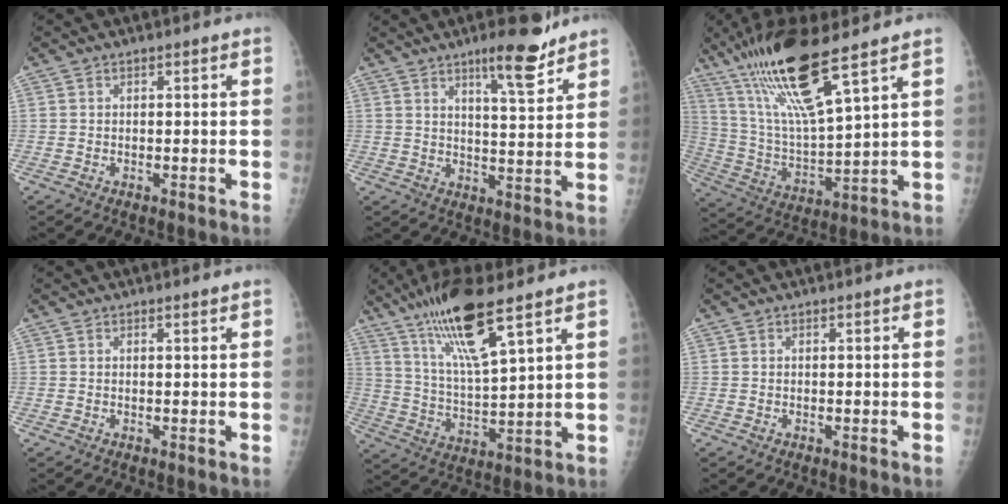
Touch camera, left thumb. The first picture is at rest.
{"total": 9.5, "force": [6.7, 1.8, 6.4], "torque": [-0.084, -0.048, 0.103]}
{"total": 18.4, "force": [12.0, 2.3, 13.8], "torque": [-0.263, -0.053, 0.235]}
{"total": 0.6, "force": [0.5, -0.1, 0.4], "torque": [-0.015, -0.004, 0.011]}
{"total": 14.7, "force": [9.4, 2.2, 11.0], "torque": [-0.207, -0.046, 0.188]}
{"total": 0.0}